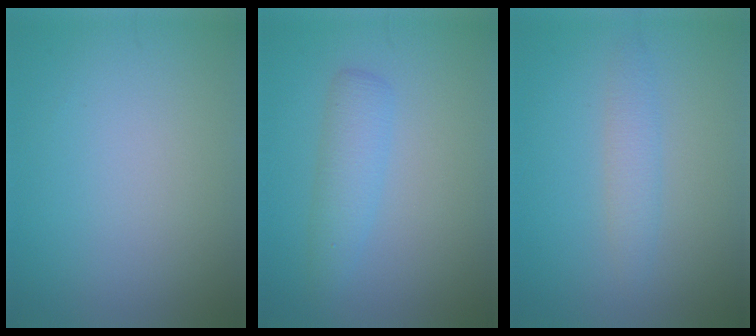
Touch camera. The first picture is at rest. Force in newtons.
{"total": 2.8, "press": 2.7, "slide": 0.2}
{"total": 1.9, "press": 1.9, "slide": 0.1}